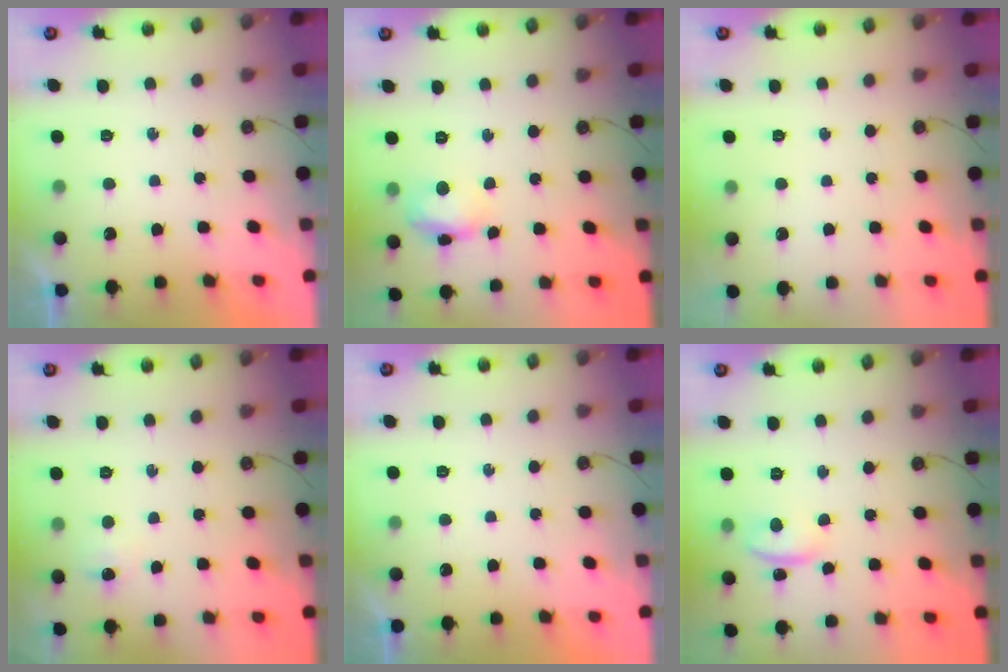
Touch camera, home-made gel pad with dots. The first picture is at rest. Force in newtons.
{"total": 10.9, "press": 10.9, "slide": 0.9}
{"total": 0.0}
{"total": 3.8, "press": 3.8, "slide": 0.5}
{"total": 0.0}
{"total": 11.6, "press": 2.8, "slide": 11.2}